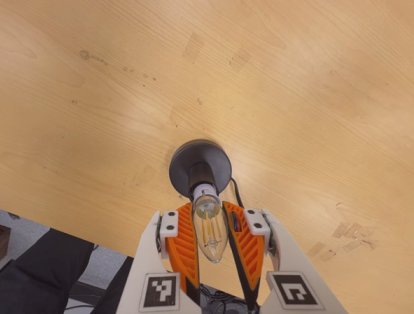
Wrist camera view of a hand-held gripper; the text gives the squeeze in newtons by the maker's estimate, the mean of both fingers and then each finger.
{"total": 13.0, "left": 12.2, "right": 13.8}